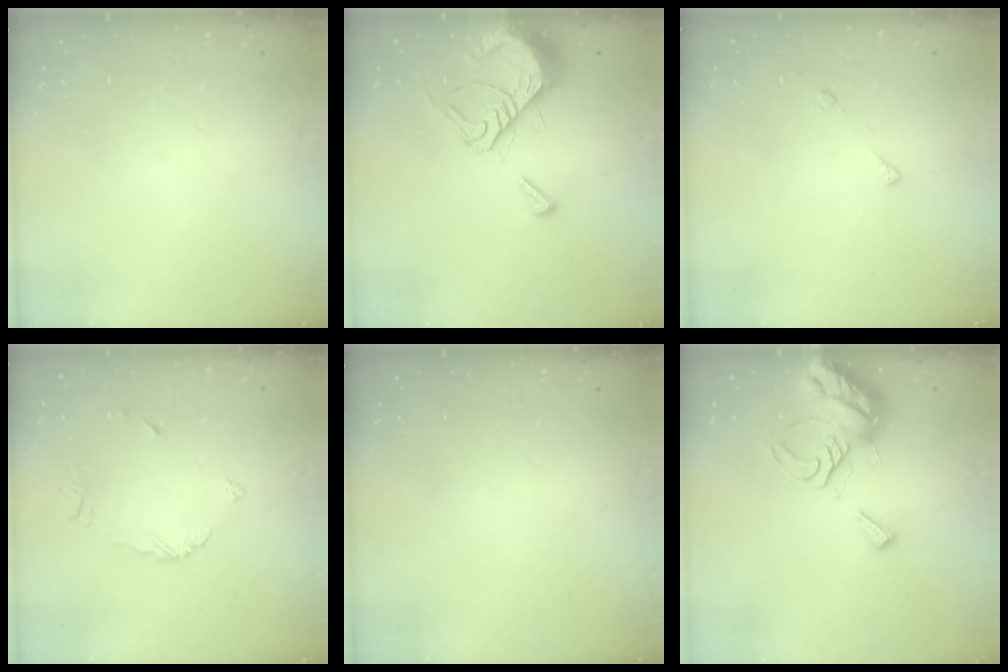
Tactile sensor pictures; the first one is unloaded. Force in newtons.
{"total": 11.5, "press": 11.4, "slide": 1.2}
{"total": 6.0, "press": 6.0, "slide": 0.6}
{"total": 5.3, "press": 5.3, "slide": 0.2}
{"total": 0.0}
{"total": 11.8, "press": 11.7, "slide": 1.1}